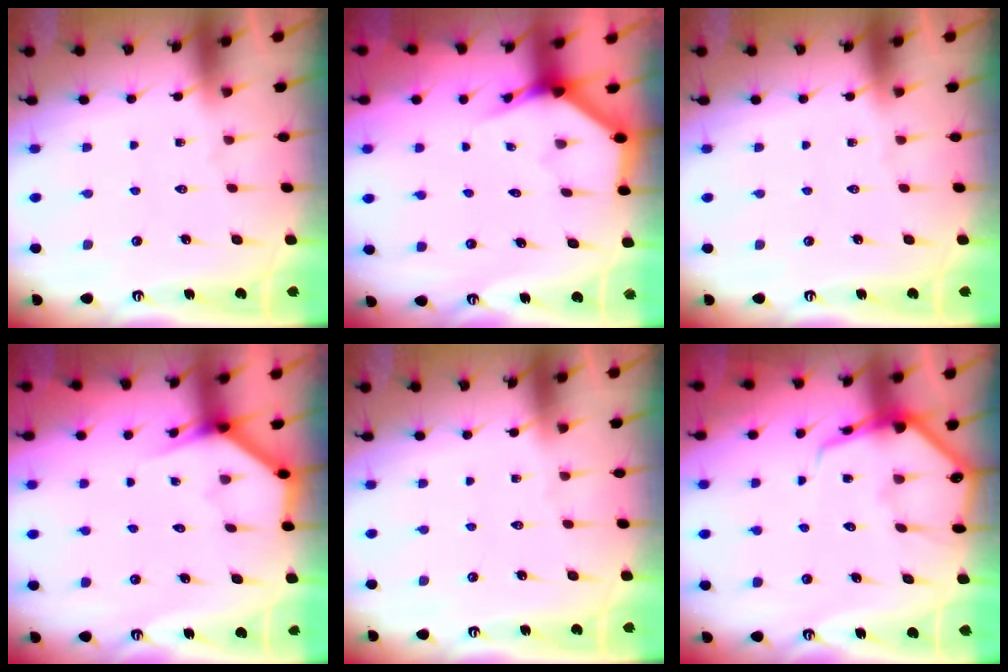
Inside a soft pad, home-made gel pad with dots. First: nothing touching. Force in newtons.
{"total": 3.9, "press": 3.9, "slide": 0.3}
{"total": 0.0}
{"total": 3.7, "press": 3.6, "slide": 0.2}
{"total": 0.0}
{"total": 6.6, "press": 6.5, "slide": 0.7}